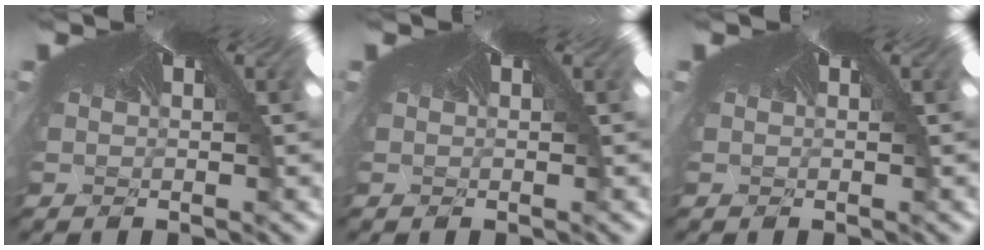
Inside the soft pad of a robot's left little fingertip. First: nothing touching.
{"total": 0.0}
{"total": 0.0}